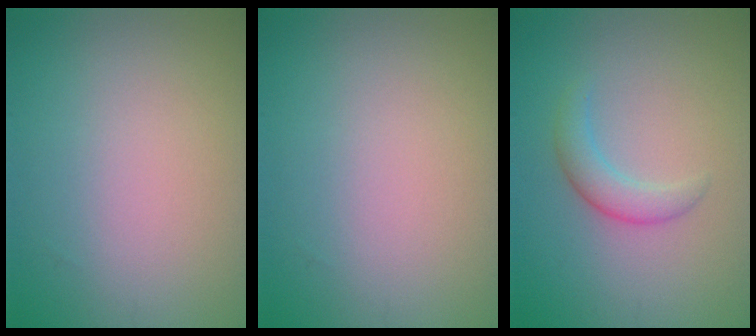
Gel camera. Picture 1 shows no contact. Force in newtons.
{"total": 0.0}
{"total": 2.2, "press": 2.2, "slide": 0.2}